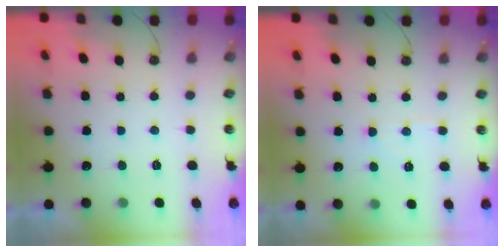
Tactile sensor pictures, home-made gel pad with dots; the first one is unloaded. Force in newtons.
{"total": 4.0, "press": 3.9, "slide": 0.6}